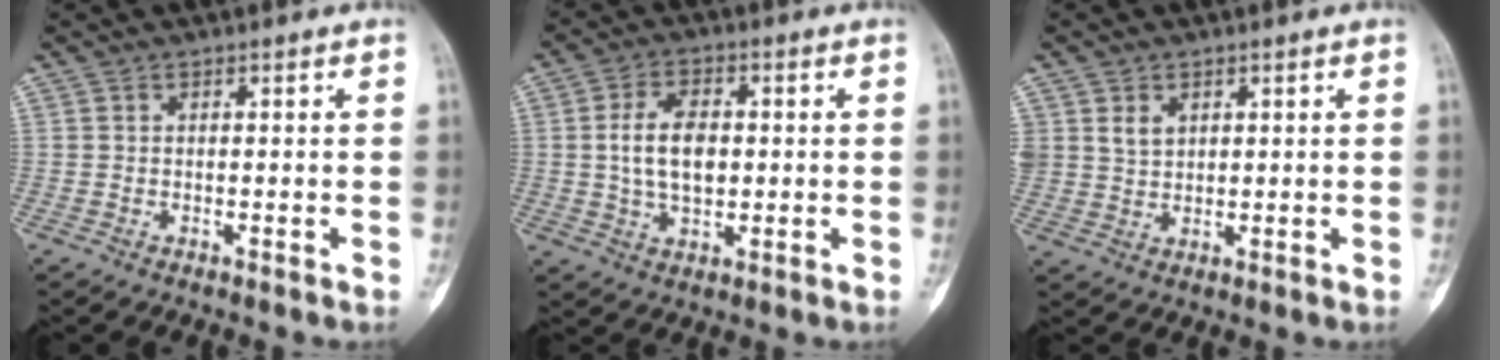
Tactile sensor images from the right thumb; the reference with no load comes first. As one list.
[{"total": 9.0, "force": [0.6, 5.4, 7.2], "torque": [-0.123, 0.003, 0.014]}, {"total": 3.9, "force": [1.8, 3.0, 1.8], "torque": [-0.020, -0.013, 0.040]}]